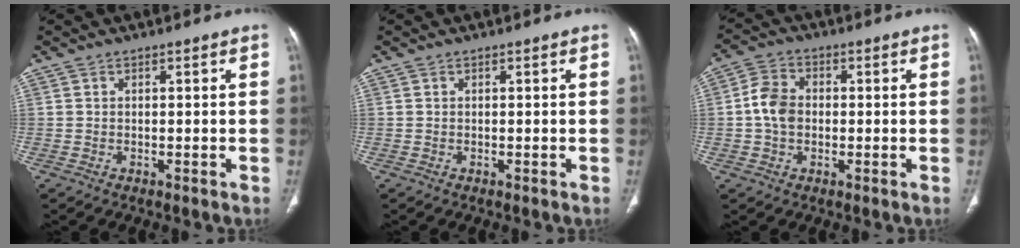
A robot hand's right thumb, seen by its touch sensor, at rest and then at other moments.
{"total": 0.0}
{"total": 6.5, "force": [-0.4, 4.9, 4.3], "torque": [-0.078, 0.016, -0.014]}